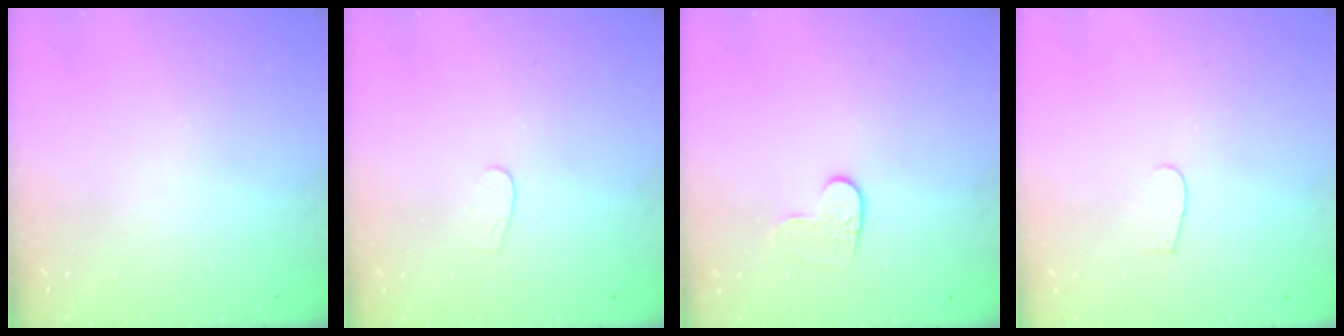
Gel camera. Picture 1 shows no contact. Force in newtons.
{"total": 3.5, "press": 3.5, "slide": 0.3}
{"total": 5.8, "press": 5.7, "slide": 0.4}
{"total": 2.8, "press": 2.8, "slide": 0.2}